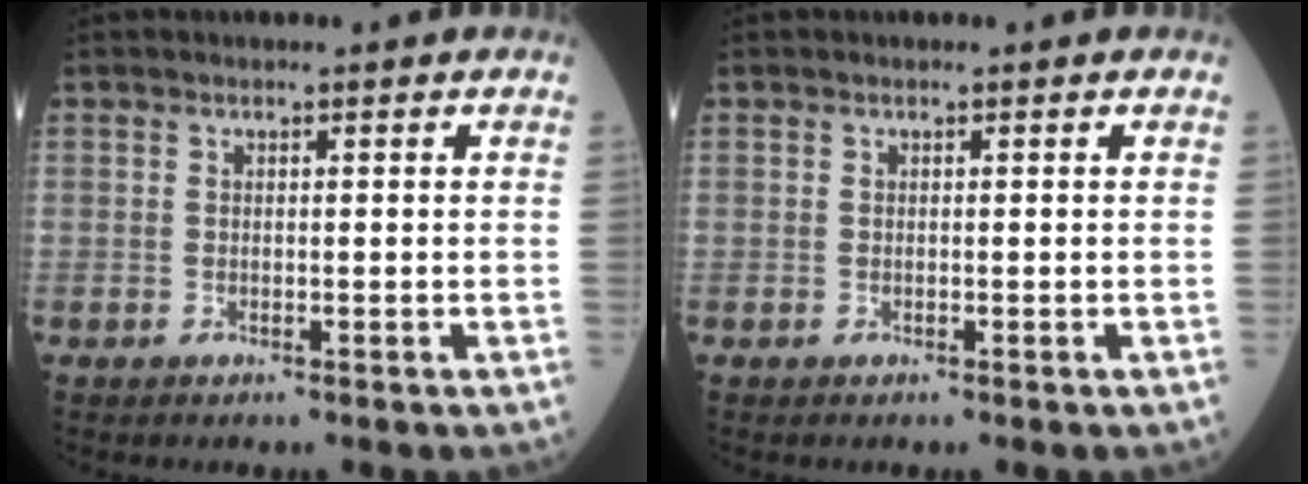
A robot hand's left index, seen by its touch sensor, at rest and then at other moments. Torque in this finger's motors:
{"motor_torque": [-0.22, 0.19, 0.01, -0.01]}